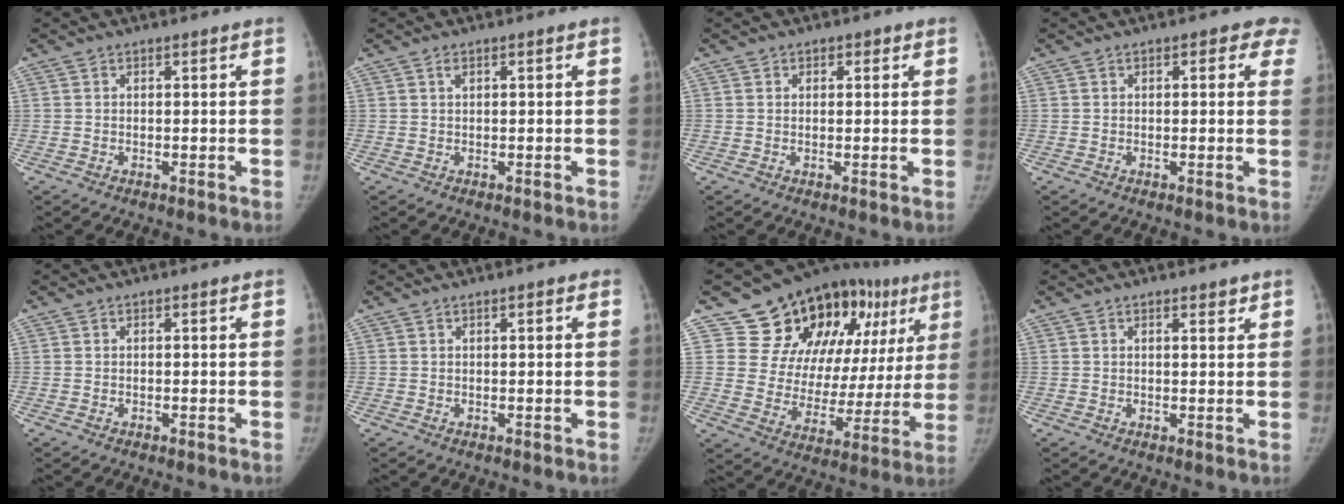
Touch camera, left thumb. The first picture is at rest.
{"total": 0.7, "force": [0.3, 0.4, 0.5], "torque": [-0.007, 0.000, 0.005]}
{"total": 1.5, "force": [0.7, 1.3, 0.3], "torque": [0.016, -0.001, 0.003]}
{"total": 4.3, "force": [2.1, 2.2, 3.0], "torque": [0.000, 0.000, 0.011]}
{"total": 0.0}
{"total": 0.9, "force": [0.3, 0.3, 0.8], "torque": [-0.010, 0.003, 0.002]}
{"total": 24.1, "force": [12.2, 14.5, 14.8], "torque": [-0.149, -0.008, 0.188]}
{"total": 1.5, "force": [1.0, 0.6, 1.0], "torque": [-0.007, -0.005, 0.014]}